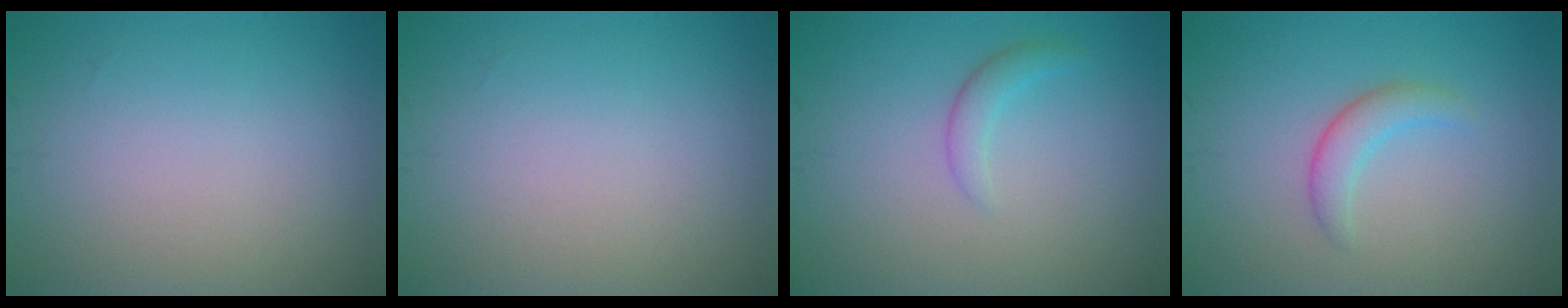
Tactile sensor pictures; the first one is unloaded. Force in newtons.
{"total": 0.0}
{"total": 1.5, "press": 1.5, "slide": 0.1}
{"total": 2.1, "press": 2.1, "slide": 0.2}